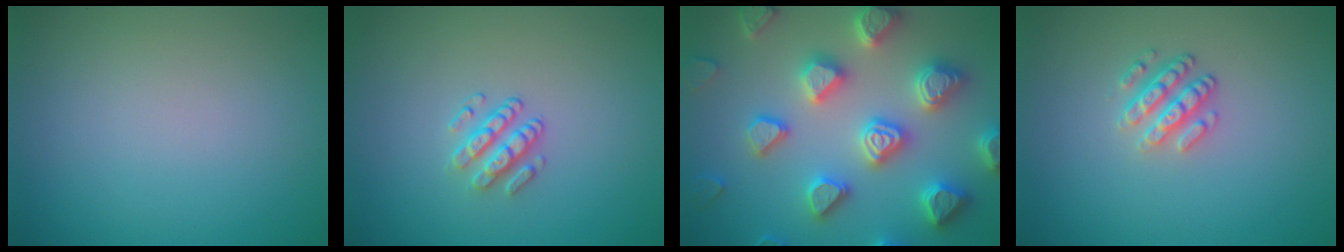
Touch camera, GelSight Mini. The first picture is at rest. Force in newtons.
{"total": 2.0, "press": 1.6, "slide": 1.3}
{"total": 7.4, "press": 7.2, "slide": 1.6}
{"total": 2.6, "press": 2.4, "slide": 1.1}